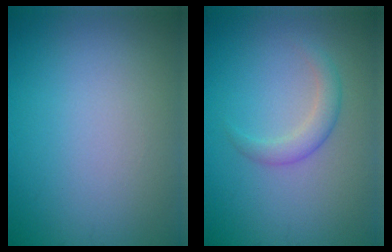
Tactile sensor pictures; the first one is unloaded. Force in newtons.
{"total": 2.0, "press": 2.0, "slide": 0.1}